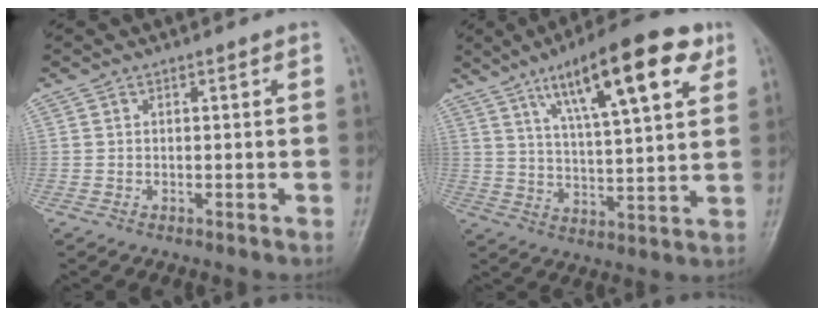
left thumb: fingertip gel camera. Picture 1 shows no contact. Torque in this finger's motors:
{"motor_torque": [0.78, 0.44, 1.60, -1.16, 0.18]}